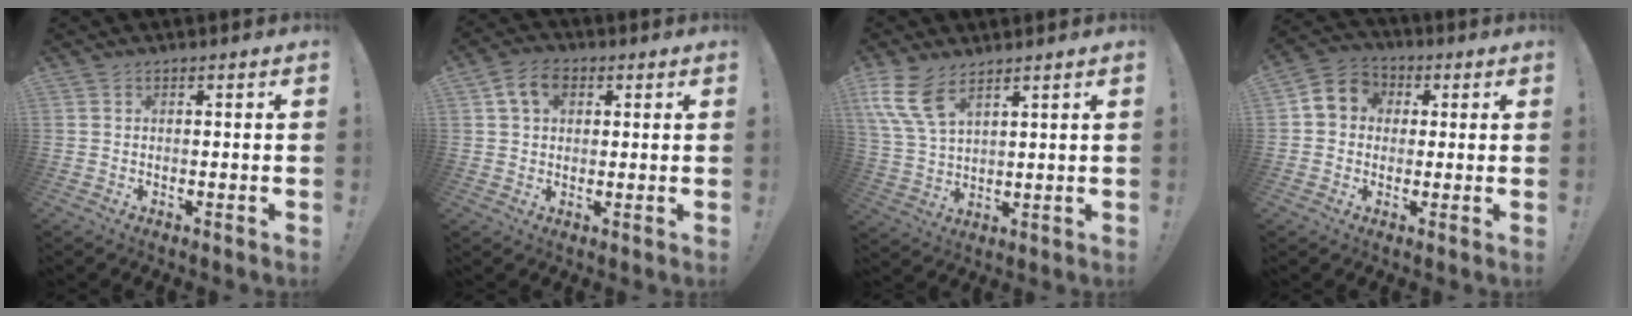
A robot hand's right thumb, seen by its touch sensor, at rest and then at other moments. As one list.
[{"total": 7.3, "force": [2.9, 5.1, 4.3], "torque": [-0.073, 0.005, 0.056]}, {"total": 10.4, "force": [6.6, 4.9, 6.3], "torque": [-0.141, -0.026, 0.128]}, {"total": 7.3, "force": [0.8, 6.8, 2.6], "torque": [-0.040, 0.008, 0.021]}]